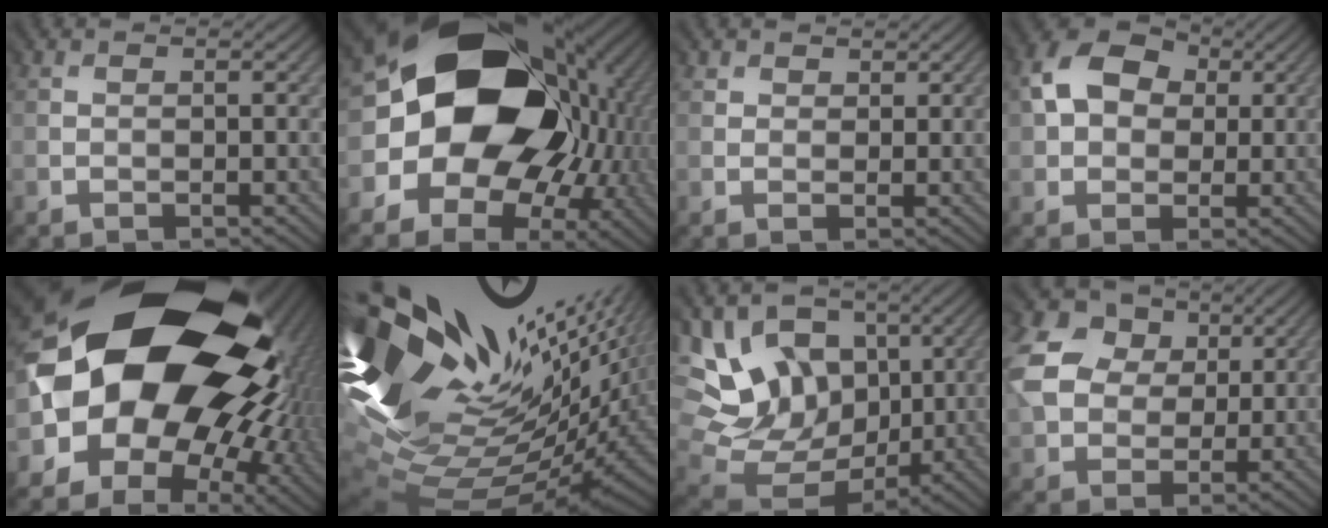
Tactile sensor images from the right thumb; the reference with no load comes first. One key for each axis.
{"total": 19.9, "fx": 1.4, "fy": 16.2, "fz": 11.4, "tx": -0.209, "ty": -0.032, "tz": 0.044}
{"total": 1.9, "fx": 1.7, "fy": 0.9, "fz": -0.3, "tx": -0.002, "ty": 0.002, "tz": 0.027}
{"total": 8.2, "fx": 2.8, "fy": 6.0, "fz": 4.8, "tx": -0.115, "ty": 0.019, "tz": 0.042}
{"total": 20.6, "fx": 3.3, "fy": 16.0, "fz": 12.5, "tx": -0.244, "ty": -0.052, "tz": 0.075}
{"total": 17.2, "fx": 5.6, "fy": 7.7, "fz": 14.3, "tx": -0.280, "ty": -0.025, "tz": 0.143}
{"total": 16.2, "fx": 4.9, "fy": 12.6, "fz": 9.0, "tx": -0.234, "ty": 0.020, "tz": 0.111}
{"total": 10.3, "fx": 3.6, "fy": 8.0, "fz": 5.5, "tx": -0.161, "ty": 0.018, "tz": 0.064}